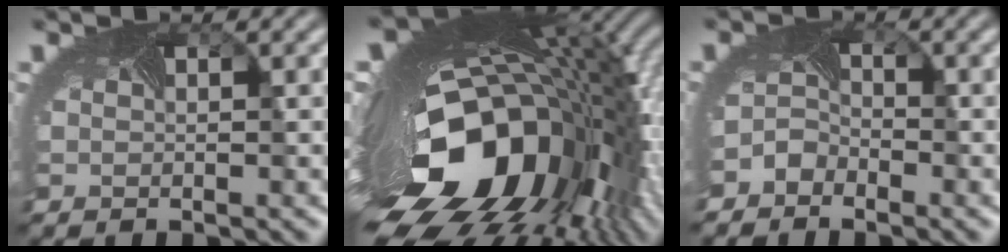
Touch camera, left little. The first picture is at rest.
{"total": 19.8, "force": [-4.4, 10.2, 16.4], "torque": [-0.283, -0.075, -0.048]}
{"total": 2.1, "force": [-1.9, 0.9, 0.0], "torque": [-0.004, 0.000, -0.041]}